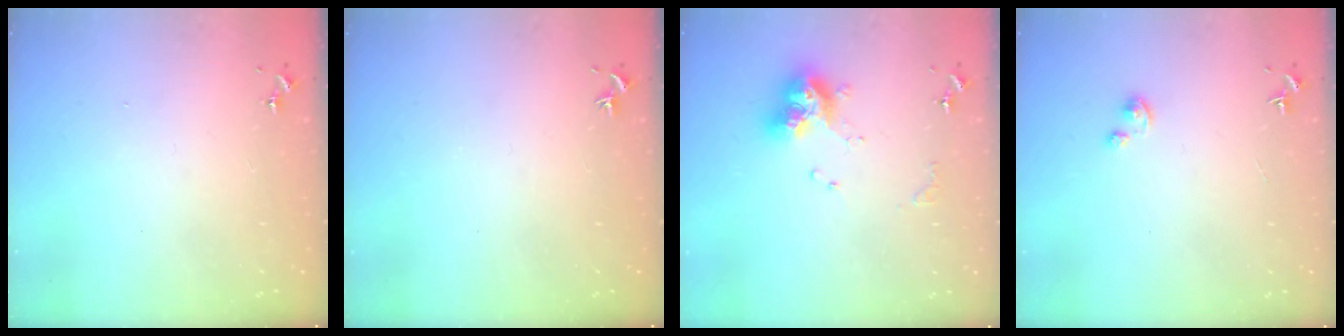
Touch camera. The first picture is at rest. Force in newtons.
{"total": 0.0}
{"total": 13.4, "press": 13.3, "slide": 1.4}
{"total": 2.2, "press": 2.2, "slide": 0.2}